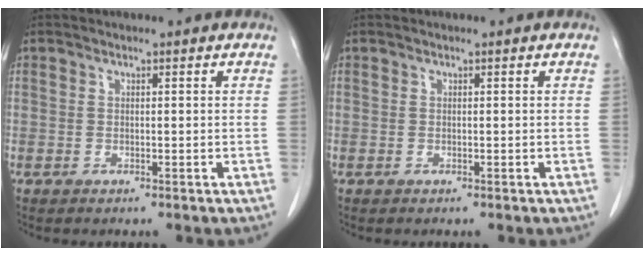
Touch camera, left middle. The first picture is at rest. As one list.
[{"total": 0.0}]